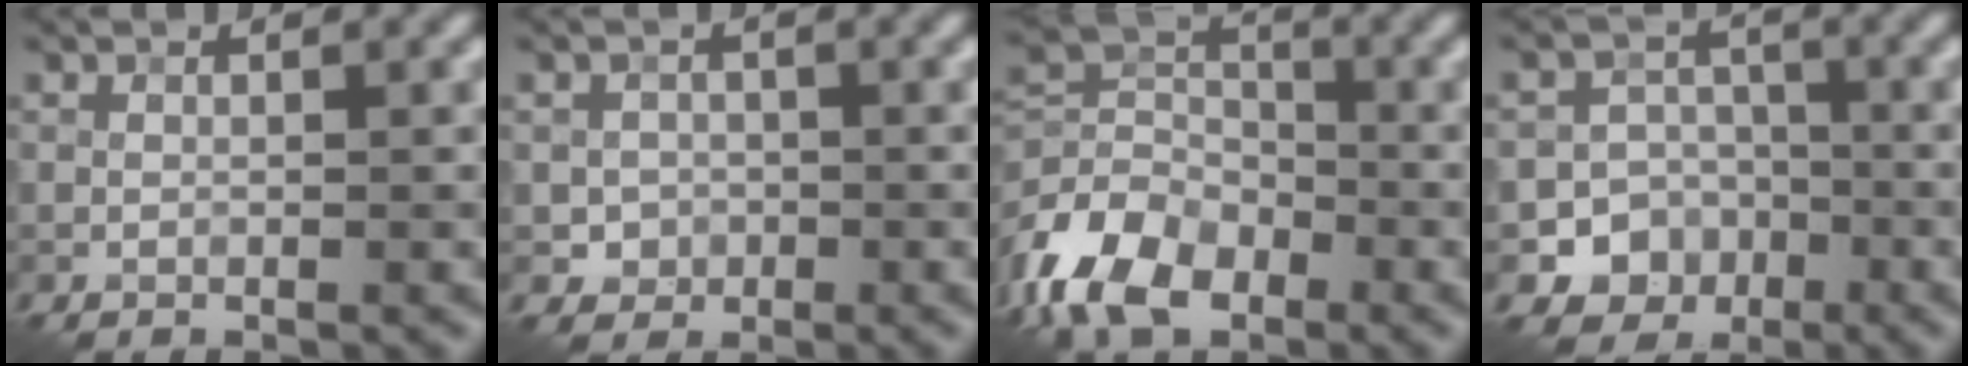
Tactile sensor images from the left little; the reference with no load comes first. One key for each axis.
{"total": 1.7, "fx": -0.3, "fy": 1.7, "fz": 0.3, "tx": 0.007, "ty": -0.002, "tz": -0.006}
{"total": 8.3, "fx": -4.6, "fy": 5.0, "fz": 4.8, "tx": -0.102, "ty": -0.004, "tz": -0.105}
{"total": 6.7, "fx": -3.1, "fy": 5.8, "fz": 1.0, "tx": 0.016, "ty": -0.012, "tz": -0.067}